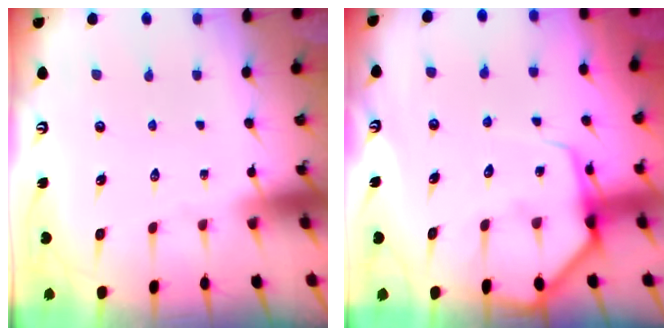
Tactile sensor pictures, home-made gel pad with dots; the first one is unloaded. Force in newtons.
{"total": 7.7, "press": 7.7, "slide": 0.8}